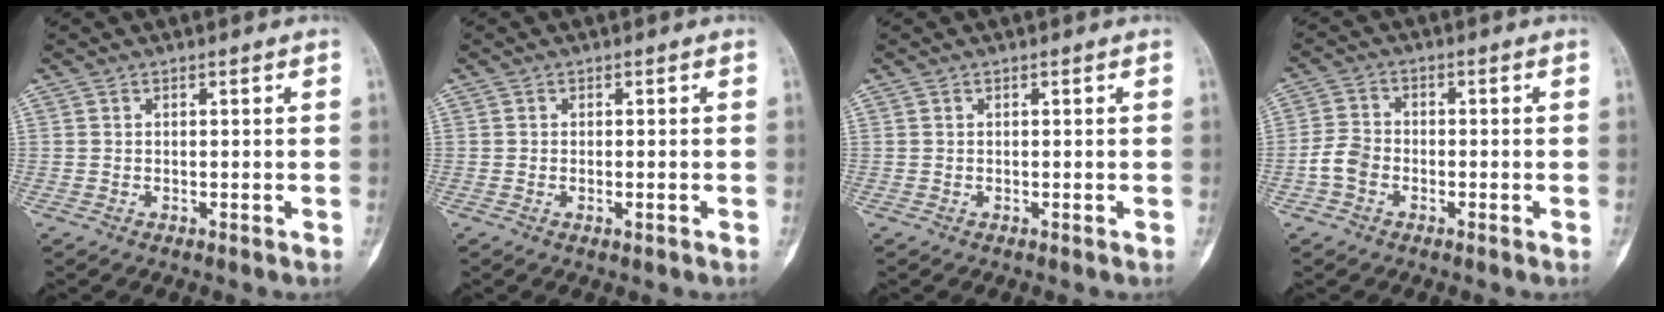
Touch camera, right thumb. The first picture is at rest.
{"total": 1.0, "force": [-0.3, 0.3, 0.9], "torque": [-0.017, 0.000, -0.003]}
{"total": 0.0}
{"total": 4.6, "force": [-1.8, 3.3, 2.6], "torque": [-0.048, 0.015, -0.040]}